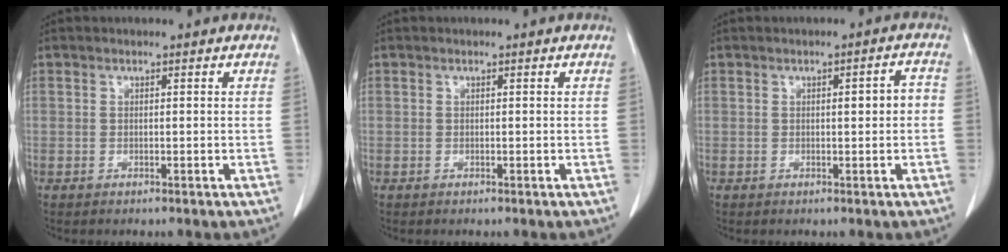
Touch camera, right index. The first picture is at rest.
{"total": 0.0}
{"total": 2.7, "force": [-0.1, 0.6, 2.7], "torque": [-0.035, 0.008, -0.002]}